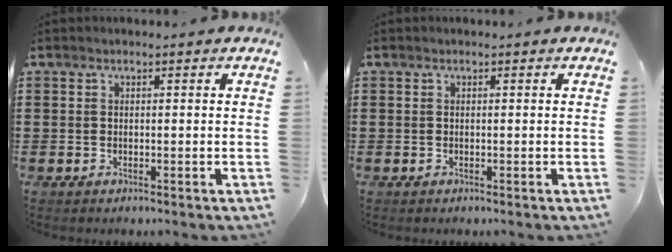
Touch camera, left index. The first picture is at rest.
{"total": 0.0}